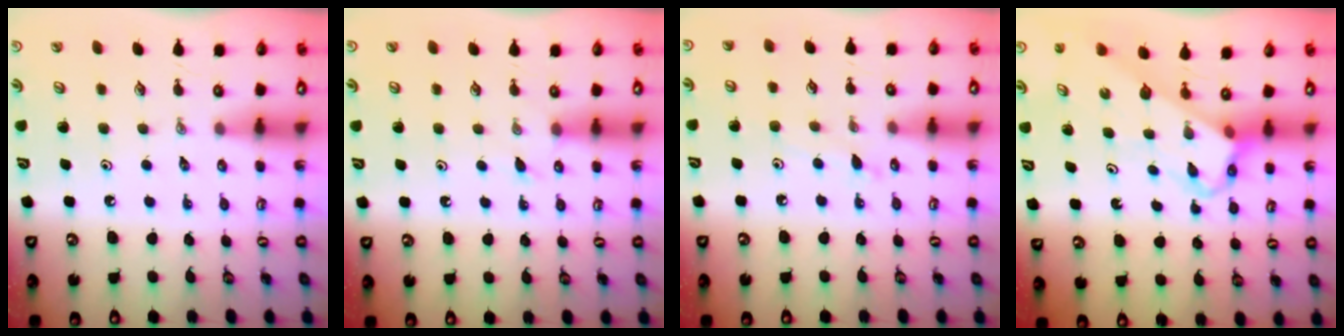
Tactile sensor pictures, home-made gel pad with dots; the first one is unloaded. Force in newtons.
{"total": 3.7, "press": 3.6, "slide": 0.5}
{"total": 4.9, "press": 4.8, "slide": 0.7}
{"total": 3.6, "press": 3.6, "slide": 0.1}